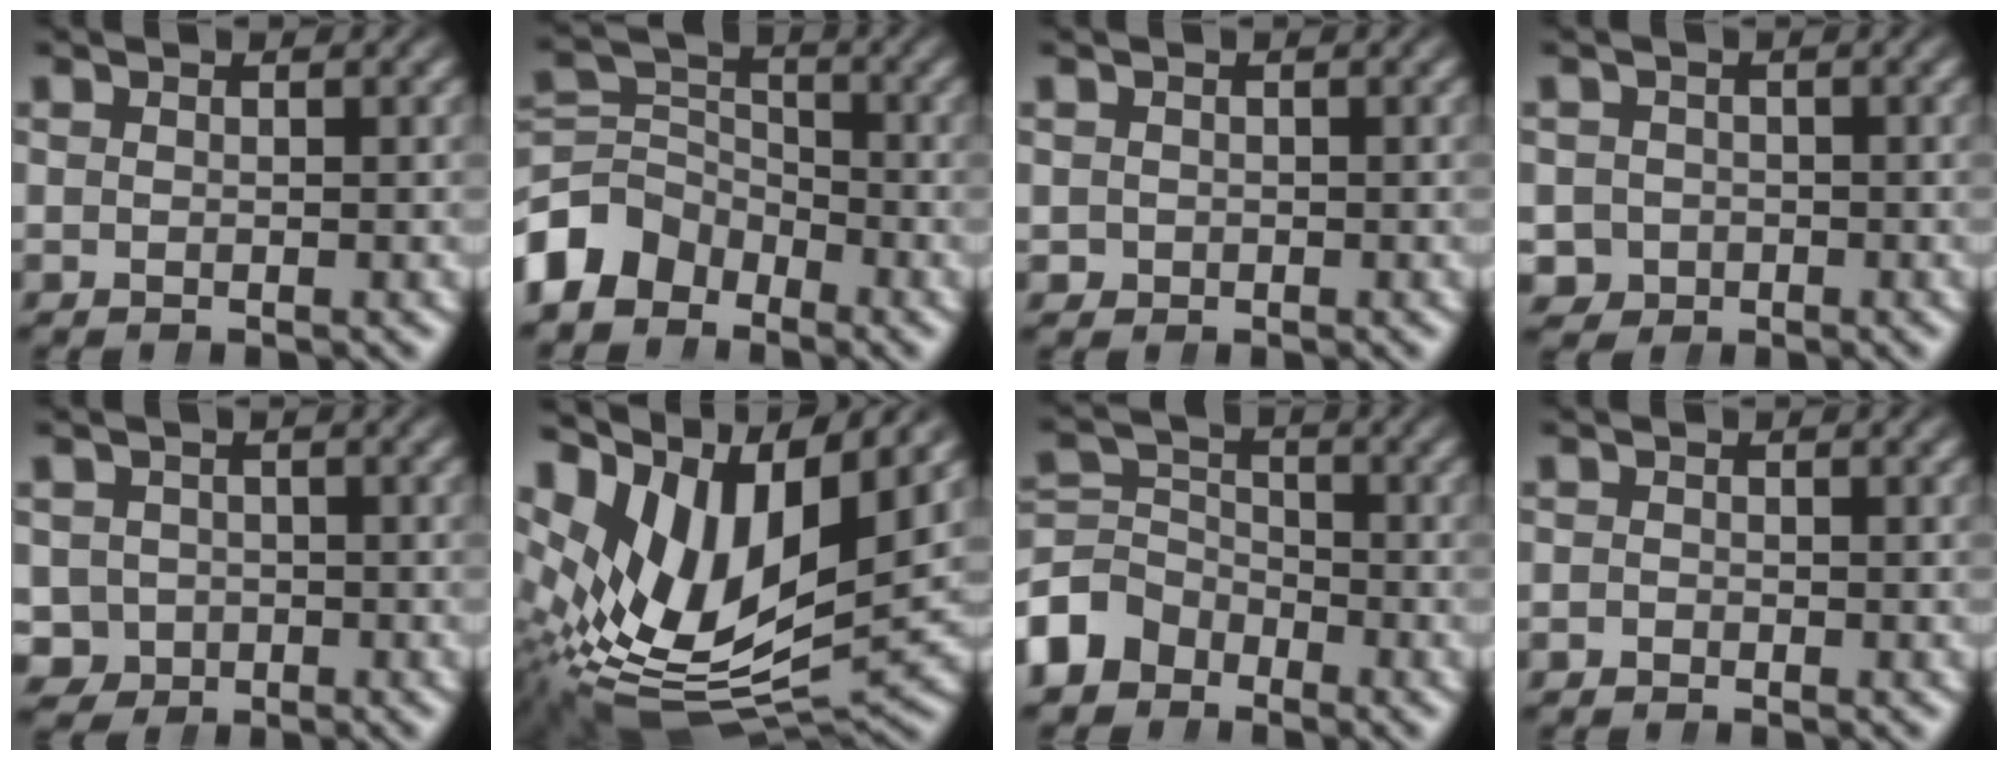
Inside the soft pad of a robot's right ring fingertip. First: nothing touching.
{"total": 8.0, "force": [-2.4, 6.9, 3.2], "torque": [-0.077, -0.030, -0.041]}
{"total": 1.7, "force": [-0.5, 1.6, 0.2], "torque": [-0.010, -0.016, 0.001]}
{"total": 5.3, "force": [-2.5, 4.6, 1.1], "torque": [-0.027, -0.033, -0.030]}
{"total": 7.1, "force": [-2.7, 6.3, 1.9], "torque": [-0.047, -0.040, -0.032]}
{"total": 14.8, "force": [1.1, 10.1, 10.8], "torque": [-0.228, -0.041, 0.032]}
{"total": 5.8, "force": [-2.4, 5.0, 1.9], "torque": [-0.047, -0.026, -0.034]}
{"total": 1.0, "force": [-0.9, 0.3, -0.3], "torque": [0.012, -0.005, -0.013]}